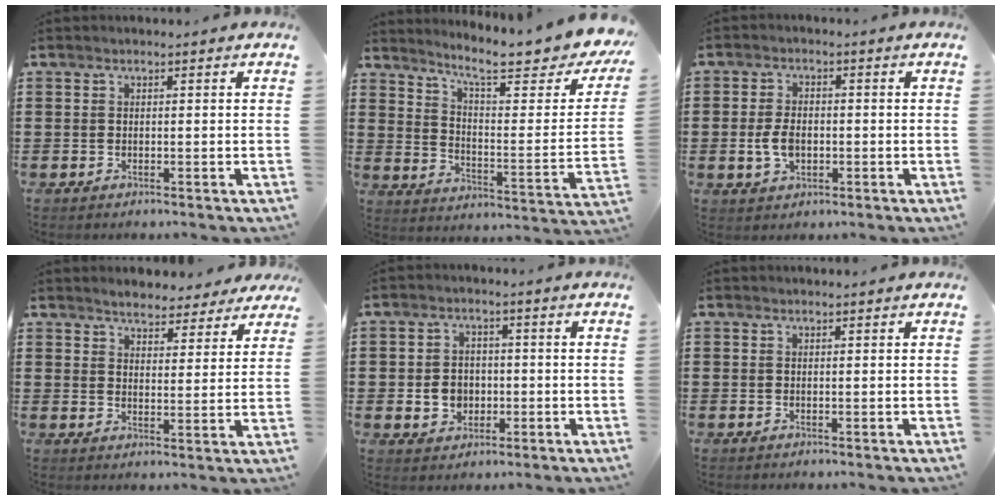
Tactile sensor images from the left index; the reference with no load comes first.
{"total": 9.5, "force": [7.5, 0.9, 5.8], "torque": [-0.118, -0.057, 0.116]}
{"total": 4.4, "force": [-0.6, 2.6, 3.5], "torque": [-0.086, -0.003, -0.016]}
{"total": 4.2, "force": [4.1, 0.8, 0.4], "torque": [-0.026, -0.012, 0.075]}
{"total": 4.1, "force": [-0.7, 3.5, 2.1], "torque": [-0.041, 0.003, -0.017]}
{"total": 0.0}